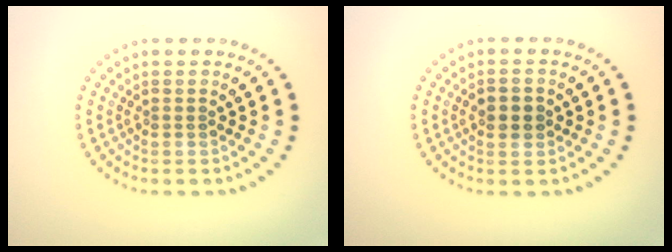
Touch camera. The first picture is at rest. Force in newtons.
{"total": 1.9, "press": 1.9, "slide": 0.2}